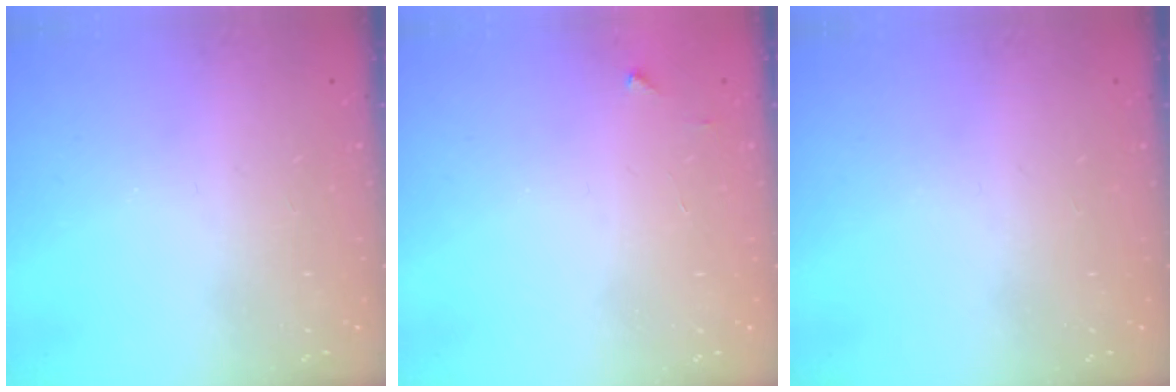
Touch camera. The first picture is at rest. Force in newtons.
{"total": 2.0, "press": 2.0, "slide": 0.2}
{"total": 0.0}